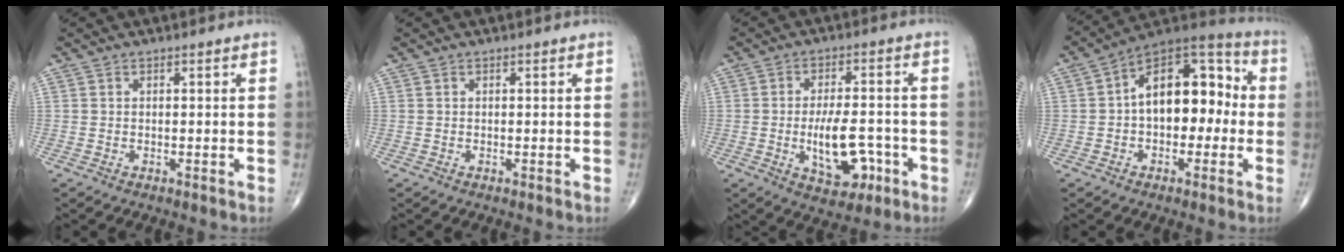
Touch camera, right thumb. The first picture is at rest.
{"total": 0.0}
{"total": 10.7, "force": [-3.1, 5.3, 8.8], "torque": [-0.123, 0.016, -0.039]}
{"total": 16.1, "force": [-0.1, 9.7, 12.8], "torque": [-0.155, 0.049, -0.018]}